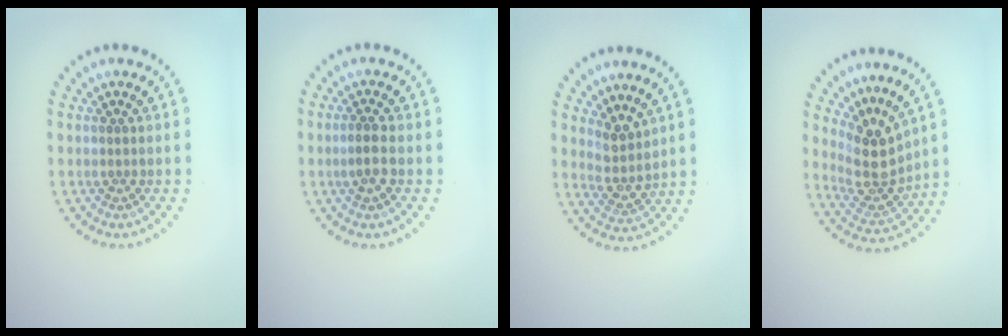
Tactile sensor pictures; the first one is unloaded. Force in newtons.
{"total": 1.8, "press": 1.7, "slide": 0.6}
{"total": 2.6, "press": 1.9, "slide": 1.7}
{"total": 4.0, "press": 3.2, "slide": 2.3}